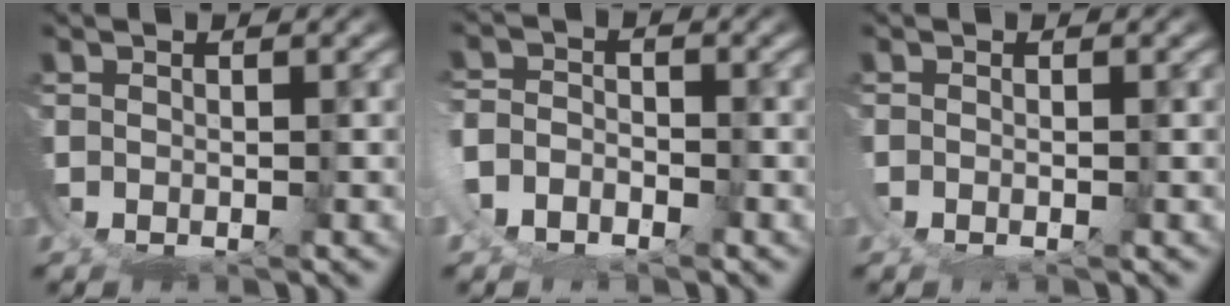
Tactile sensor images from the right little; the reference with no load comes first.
{"total": 2.9, "force": [-1.4, 2.5, -0.2], "torque": [-0.014, -0.006, -0.030]}
{"total": 1.0, "force": [0.4, -0.9, 0.3], "torque": [0.004, 0.001, 0.006]}